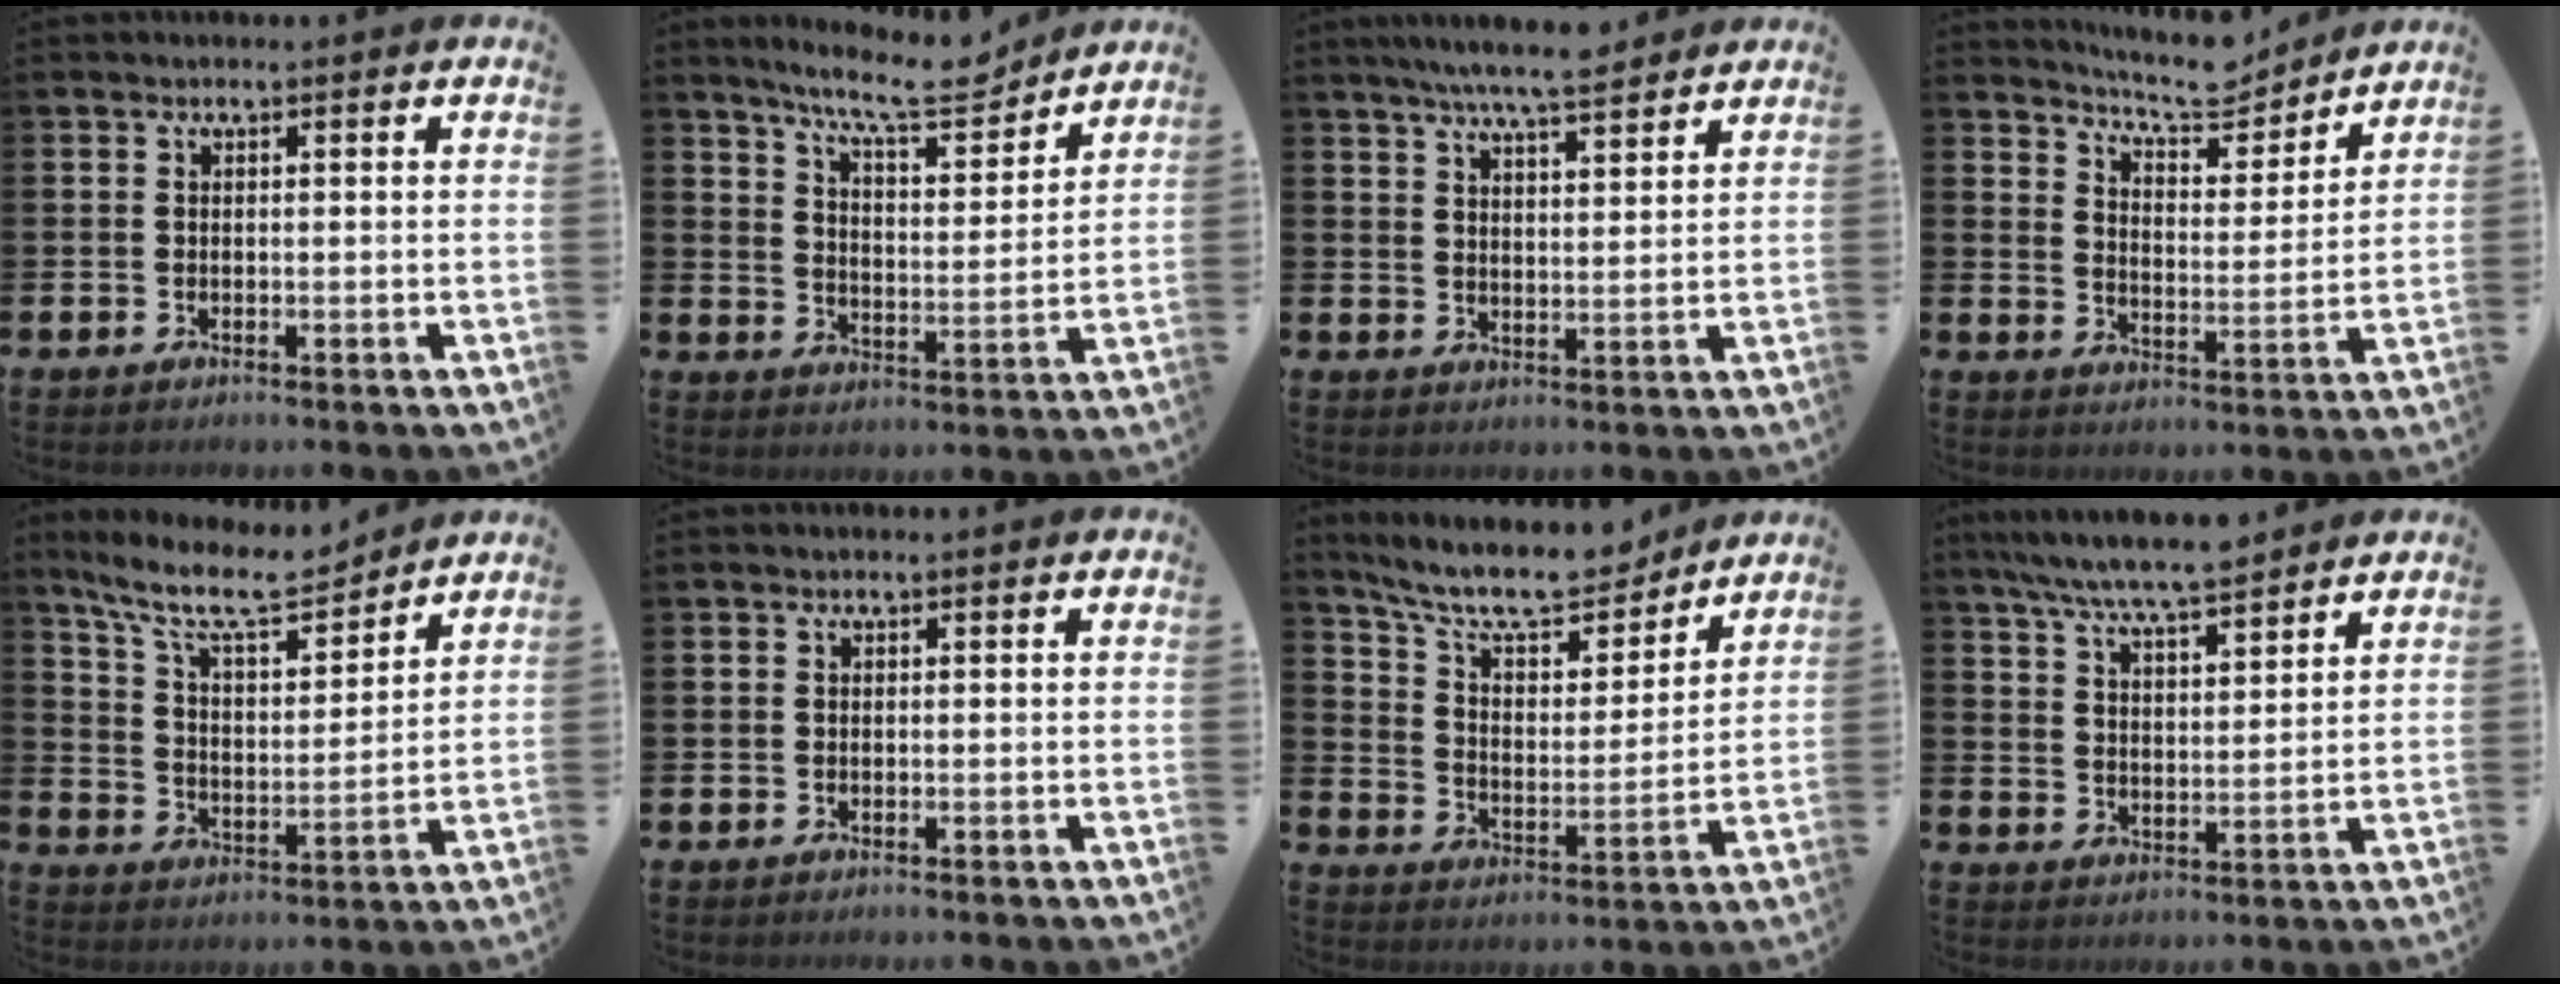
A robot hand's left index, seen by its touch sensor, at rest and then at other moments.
{"total": 10.0, "force": [9.0, 1.4, 4.0], "torque": [-0.094, -0.047, 0.159]}
{"total": 6.5, "force": [6.1, 0.2, 2.1], "torque": [-0.048, -0.026, 0.108]}
{"total": 7.4, "force": [7.1, 1.3, 1.6], "torque": [-0.047, -0.047, 0.127]}
{"total": 10.2, "force": [9.0, 2.3, 4.1], "torque": [-0.111, -0.049, 0.160]}
{"total": 0.0}
{"total": 11.2, "force": [10.0, 2.7, 4.1], "torque": [-0.110, -0.064, 0.175]}
{"total": 7.5, "force": [7.1, 0.3, 2.2], "torque": [-0.073, -0.033, 0.130]}